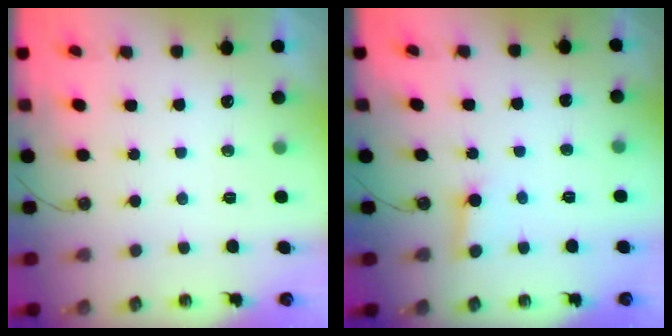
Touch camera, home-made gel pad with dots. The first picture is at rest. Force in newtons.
{"total": 2.6, "press": 2.5, "slide": 0.3}